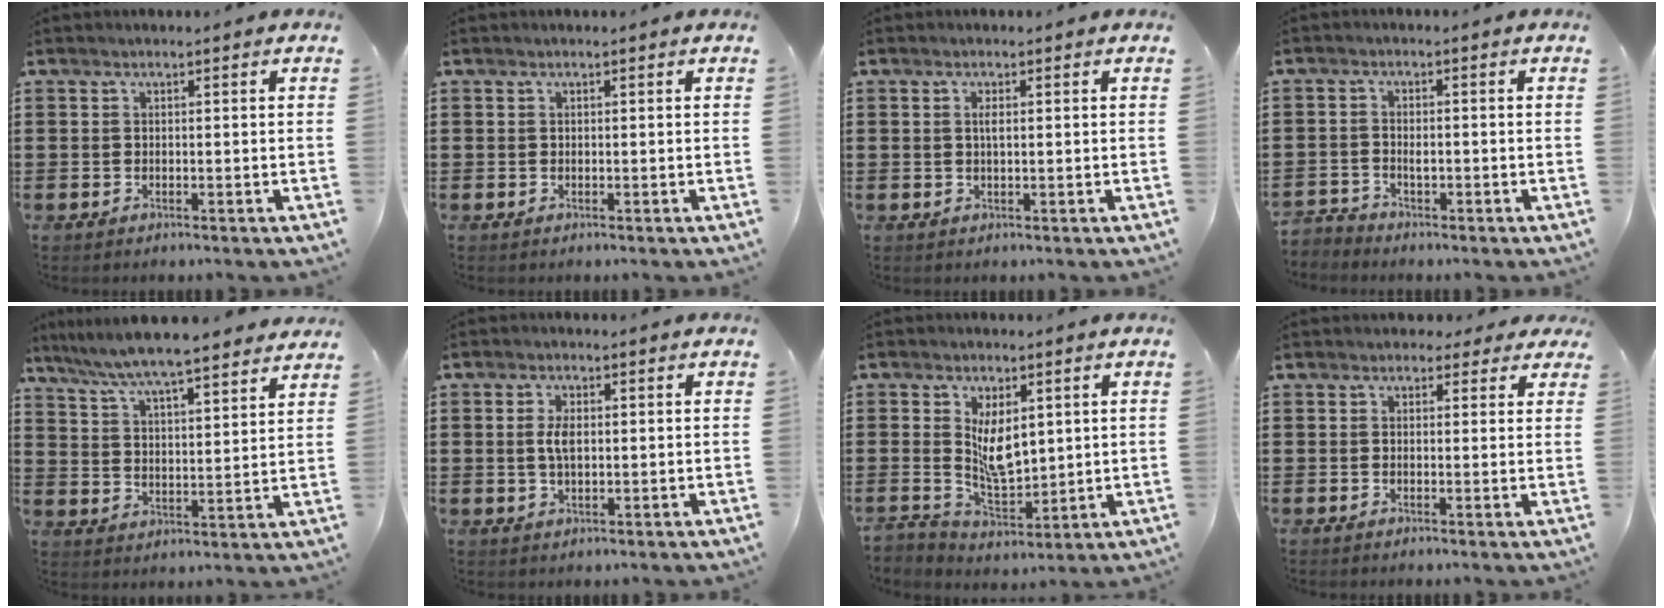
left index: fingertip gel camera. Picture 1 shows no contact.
{"total": 0.0}
{"total": 1.3, "force": [0.3, 0.3, 1.2], "torque": [-0.025, 0.002, 0.003]}
{"total": 1.7, "force": [-1.4, 0.8, 0.5], "torque": [-0.017, 0.004, -0.030]}
{"total": 6.6, "force": [6.2, -0.1, 2.2], "torque": [-0.070, -0.037, 0.107]}
{"total": 3.5, "force": [0.4, 1.6, 3.1], "torque": [-0.072, 0.005, 0.003]}
{"total": 6.4, "force": [1.3, 4.0, 4.7], "torque": [-0.084, 0.004, 0.022]}
{"total": 1.8, "force": [1.3, 1.2, 0.4], "torque": [-0.007, 0.007, 0.022]}